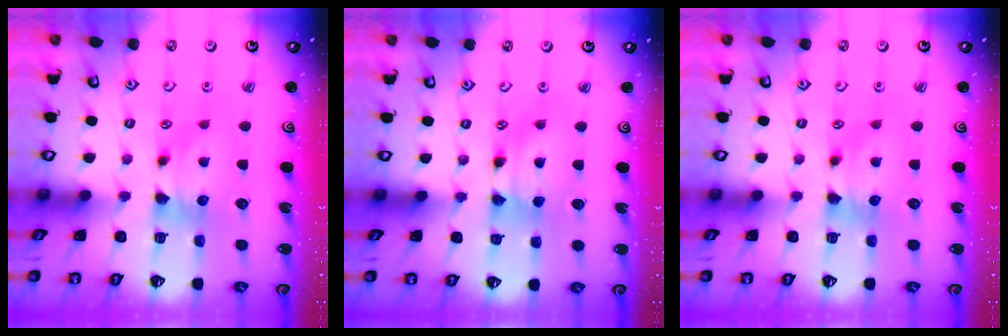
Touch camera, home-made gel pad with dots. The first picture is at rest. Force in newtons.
{"total": 2.0, "press": 2.0, "slide": 0.1}
{"total": 0.0}